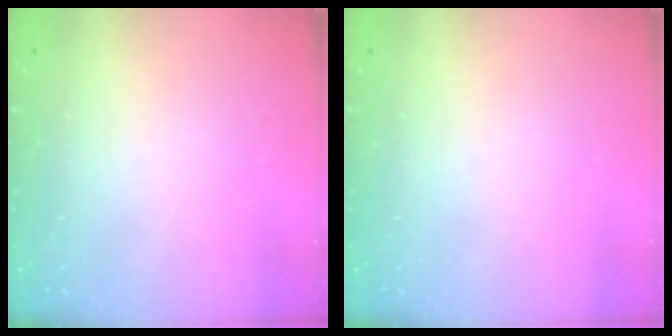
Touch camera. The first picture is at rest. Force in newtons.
{"total": 0.0}